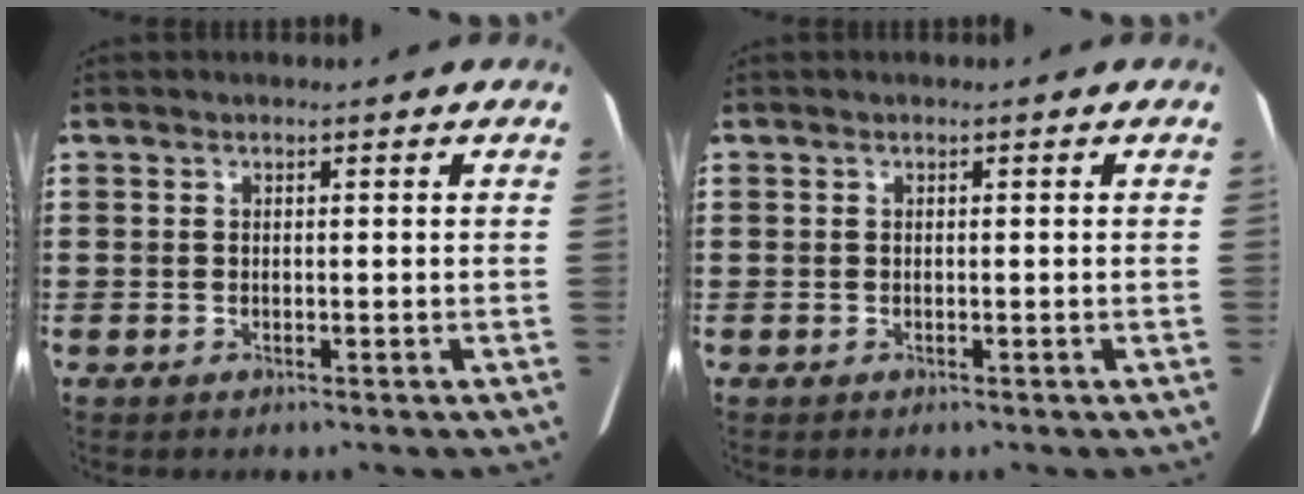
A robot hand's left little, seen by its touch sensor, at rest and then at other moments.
{"total": 0.0}